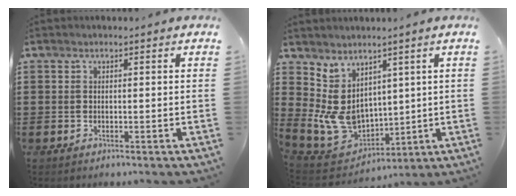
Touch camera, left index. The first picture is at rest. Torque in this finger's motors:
{"motor_torque": [-0.05, 1.58, -0.21, -0.21]}